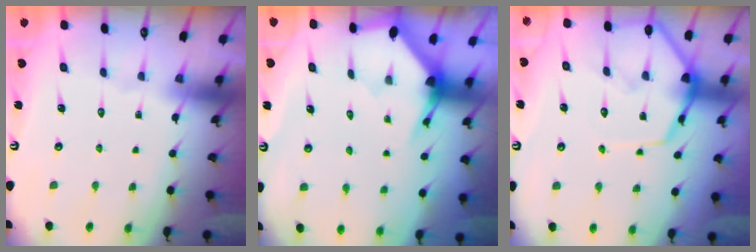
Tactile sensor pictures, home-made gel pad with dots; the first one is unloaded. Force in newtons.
{"total": 3.2, "press": 3.2, "slide": 0.1}
{"total": 10.6, "press": 10.6, "slide": 1.0}